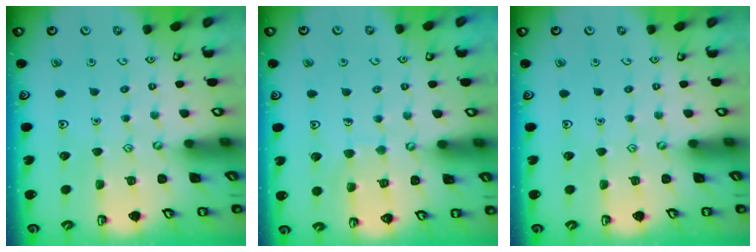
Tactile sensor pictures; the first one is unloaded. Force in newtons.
{"total": 4.9, "press": 4.9, "slide": 0.4}
{"total": 0.0}